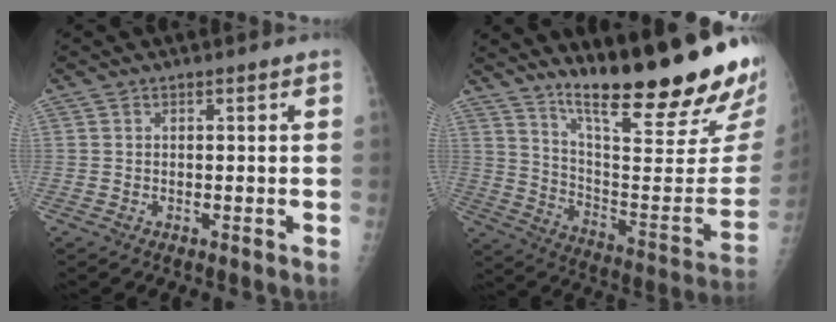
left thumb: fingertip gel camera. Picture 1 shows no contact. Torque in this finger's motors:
{"motor_torque": [2.16, -0.90, 1.38, -1.39, 0.33]}